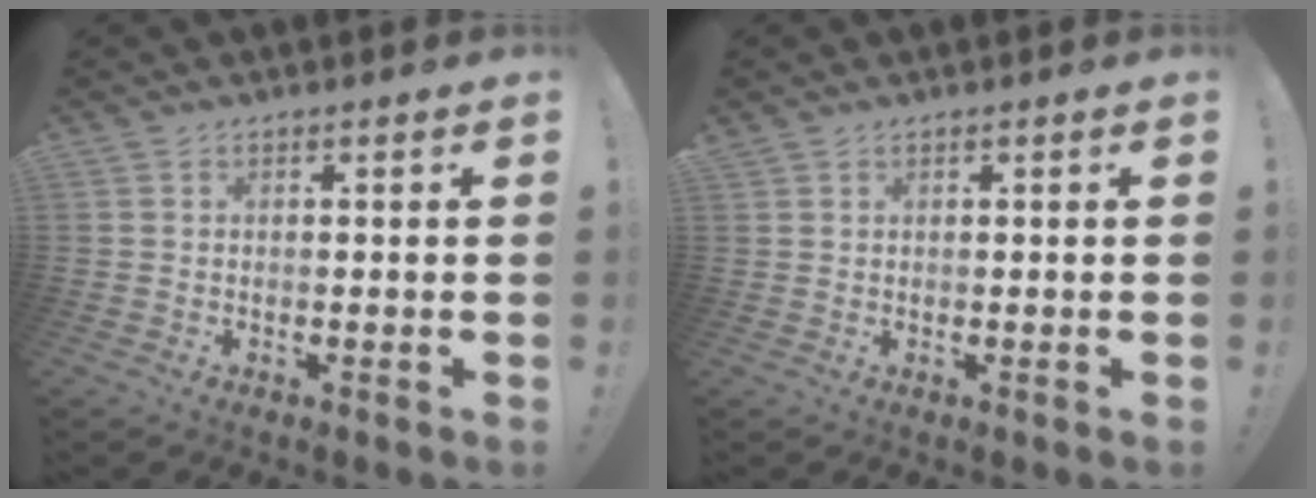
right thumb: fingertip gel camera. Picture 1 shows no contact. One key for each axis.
{"total": 0.8, "fx": 0.6, "fy": 0.5, "fz": 0.1, "tx": 0.001, "ty": -0.001, "tz": 0.012}